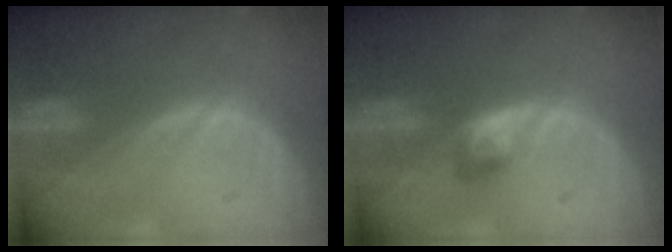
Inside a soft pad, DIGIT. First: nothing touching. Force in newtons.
{"total": 3.0, "press": 2.5, "slide": 1.5}